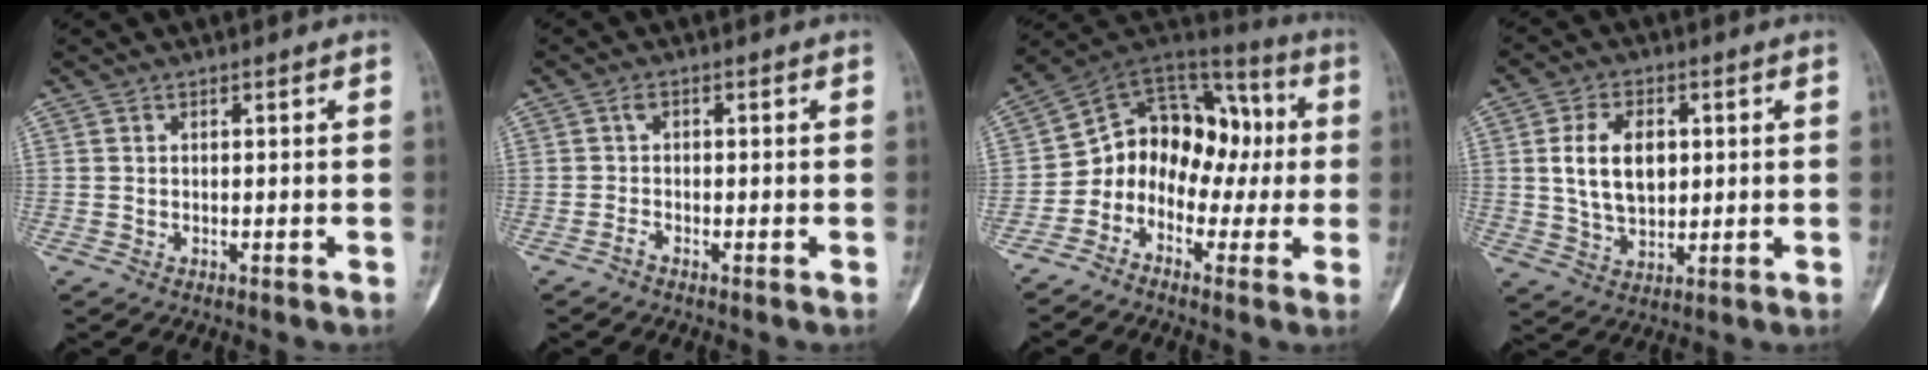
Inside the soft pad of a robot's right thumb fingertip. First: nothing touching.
{"total": 1.1, "force": [-0.6, 0.7, 0.7], "torque": [-0.008, 0.010, -0.017]}
{"total": 14.4, "force": [-2.1, 11.5, 8.4], "torque": [-0.073, 0.077, -0.050]}
{"total": 10.4, "force": [1.8, 6.6, 7.7], "torque": [-0.126, -0.006, 0.040]}